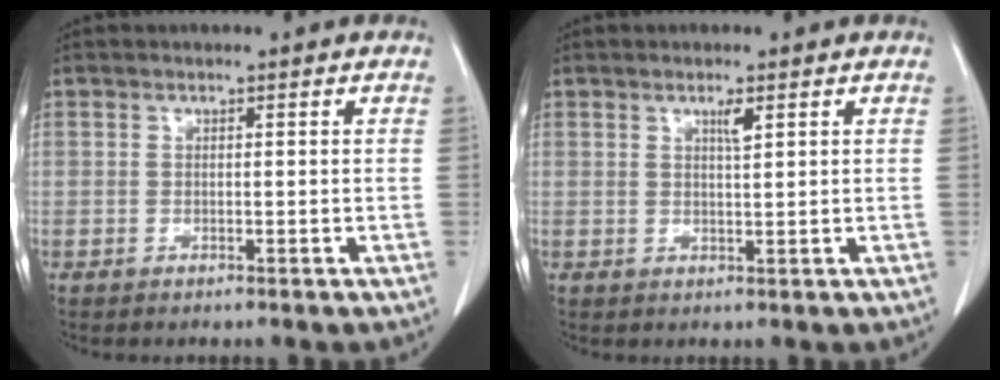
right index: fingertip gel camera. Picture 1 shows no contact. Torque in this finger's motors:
{"motor_torque": [0.18, -0.06, 0.01, 0.03]}